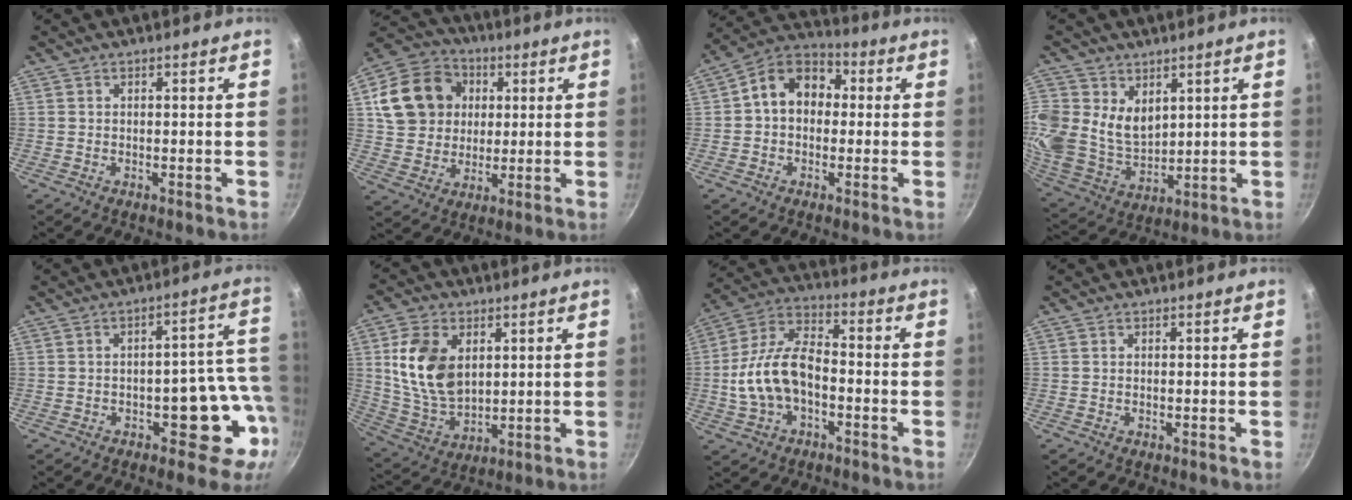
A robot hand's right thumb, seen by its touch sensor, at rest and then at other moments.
{"total": 15.8, "force": [3.8, 13.4, 7.5], "torque": [-0.120, 0.015, 0.067]}
{"total": 10.8, "force": [0.8, 8.3, 6.9], "torque": [-0.075, 0.033, -0.011]}
{"total": 16.7, "force": [5.7, 12.6, 9.3], "torque": [-0.219, -0.016, 0.128]}
{"total": 11.0, "force": [-3.1, 6.3, 8.5], "torque": [-0.042, 0.039, -0.031]}
{"total": 14.1, "force": [3.3, 9.4, 10.0], "torque": [-0.170, -0.020, 0.075]}
{"total": 14.2, "force": [-2.8, 8.2, 11.2], "torque": [-0.193, 0.044, -0.064]}
{"total": 0.0}